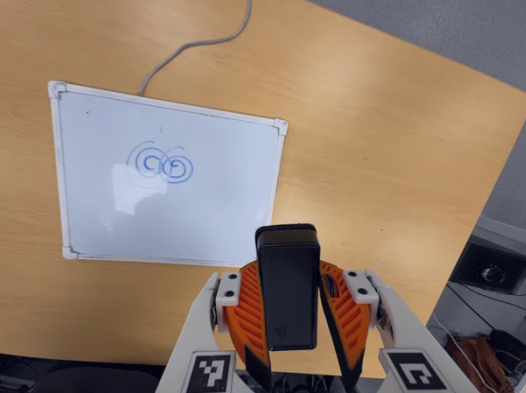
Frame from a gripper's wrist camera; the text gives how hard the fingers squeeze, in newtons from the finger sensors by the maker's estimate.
{"total": 8.0, "left": 6.8, "right": 9.1}